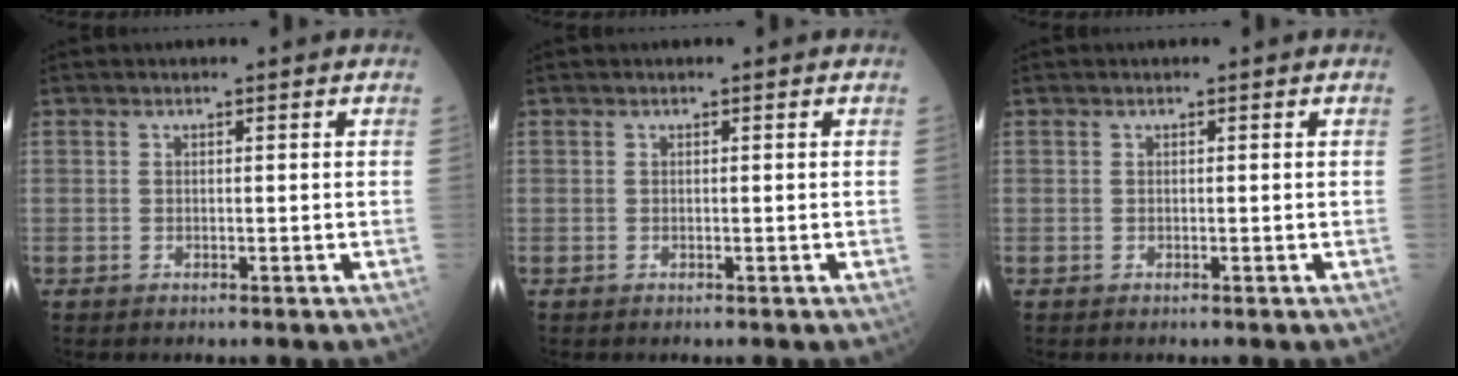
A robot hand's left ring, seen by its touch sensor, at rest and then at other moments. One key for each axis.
{"total": 0.0}
{"total": 0.0}